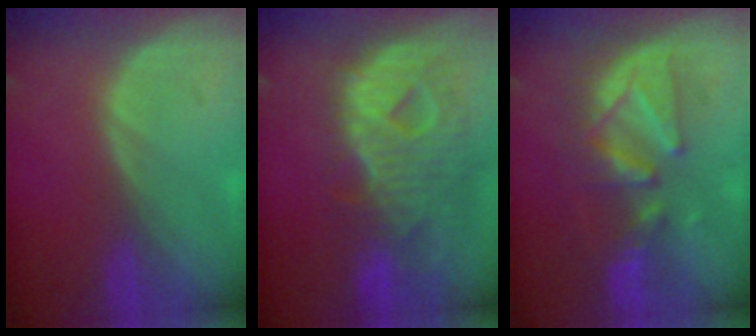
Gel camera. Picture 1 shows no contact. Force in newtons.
{"total": 12.8, "press": 10.9, "slide": 6.7}
{"total": 8.6, "press": 8.5, "slide": 1.5}